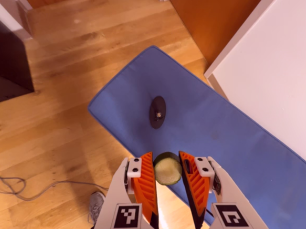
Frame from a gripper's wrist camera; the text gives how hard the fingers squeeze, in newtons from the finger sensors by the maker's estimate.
{"total": 9.4, "left": 9.4, "right": 9.4}